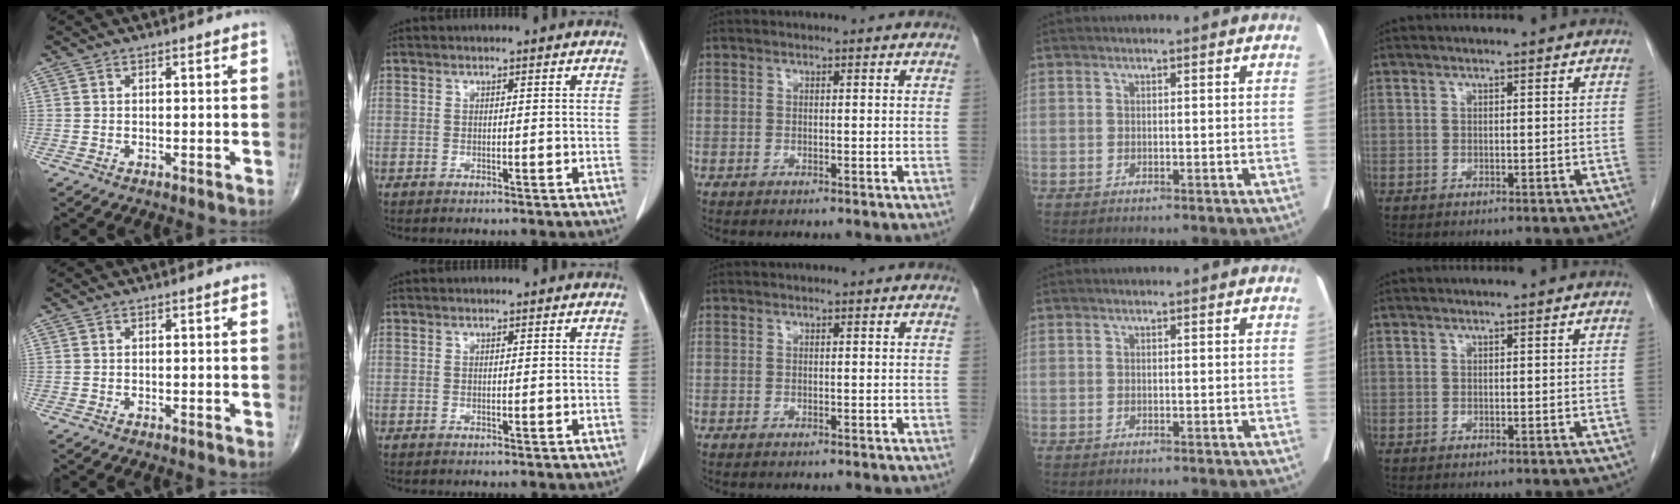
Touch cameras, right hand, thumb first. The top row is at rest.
{}